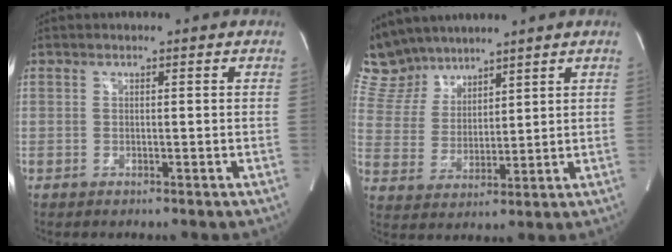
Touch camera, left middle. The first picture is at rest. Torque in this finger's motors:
{"motor_torque": [0.23, -0.44, -0.05, -0.04]}